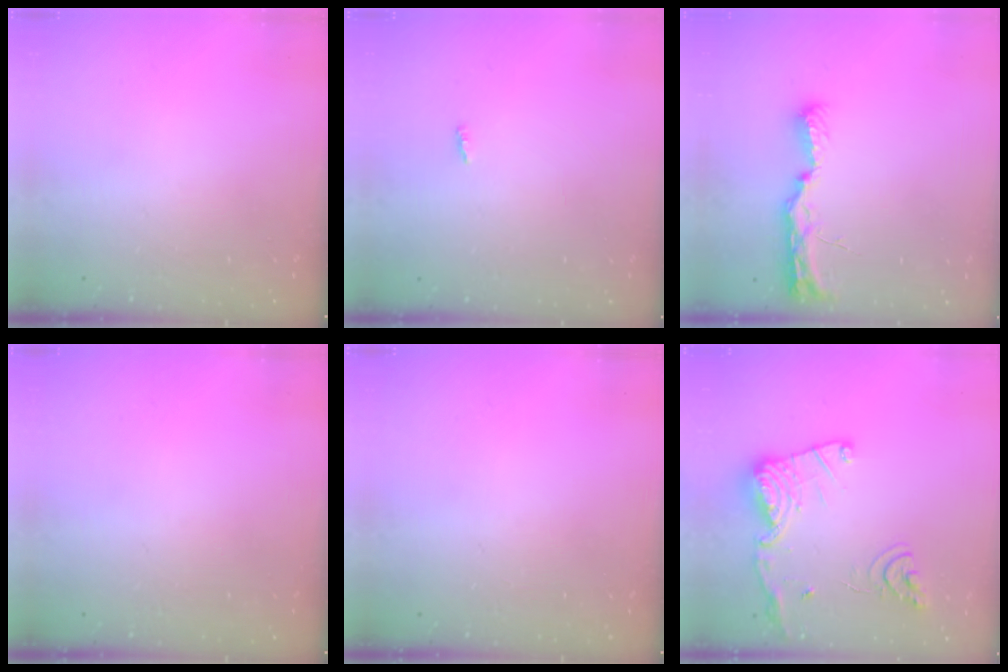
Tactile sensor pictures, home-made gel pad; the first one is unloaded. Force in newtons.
{"total": 1.9, "press": 1.9, "slide": 0.2}
{"total": 10.7, "press": 9.7, "slide": 4.5}
{"total": 0.0}
{"total": 0.0}
{"total": 16.3, "press": 16.2, "slide": 1.5}